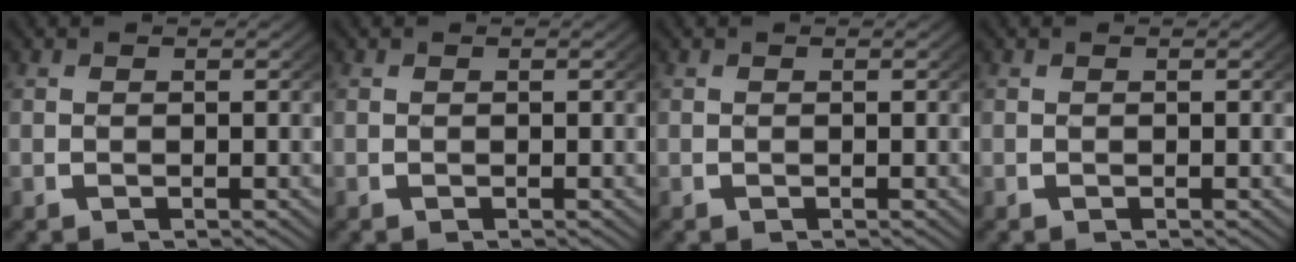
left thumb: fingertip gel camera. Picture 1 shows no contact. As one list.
[{"total": 0.0}, {"total": 0.0}, {"total": 0.0}]